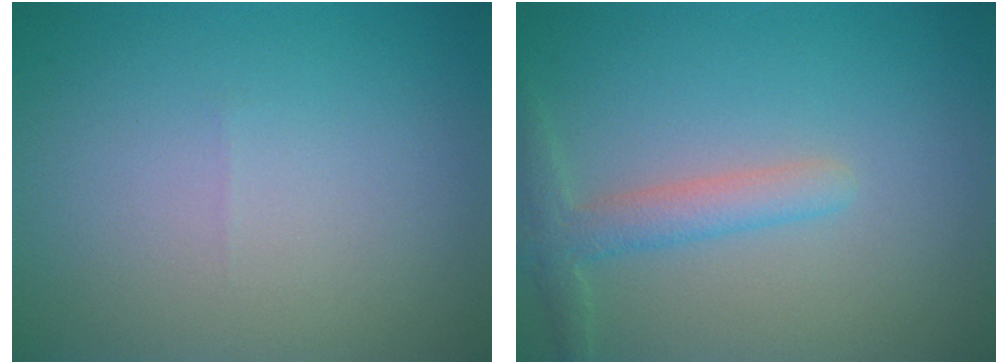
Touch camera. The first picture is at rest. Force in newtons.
{"total": 2.5, "press": 2.5, "slide": 0.0}